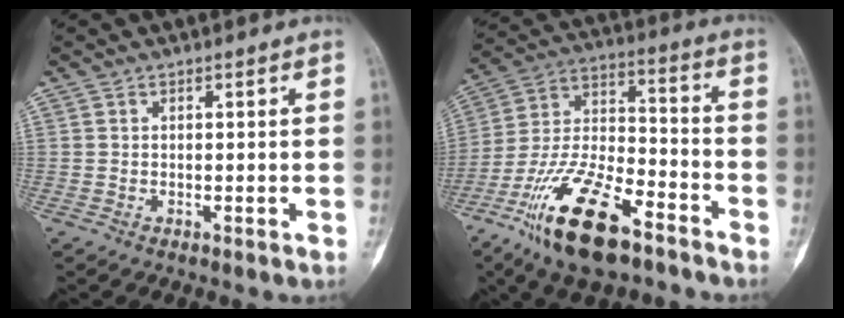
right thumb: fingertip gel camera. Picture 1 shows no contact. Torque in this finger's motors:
{"motor_torque": [0.30, 0.48, 1.33, -1.43, 0.42]}